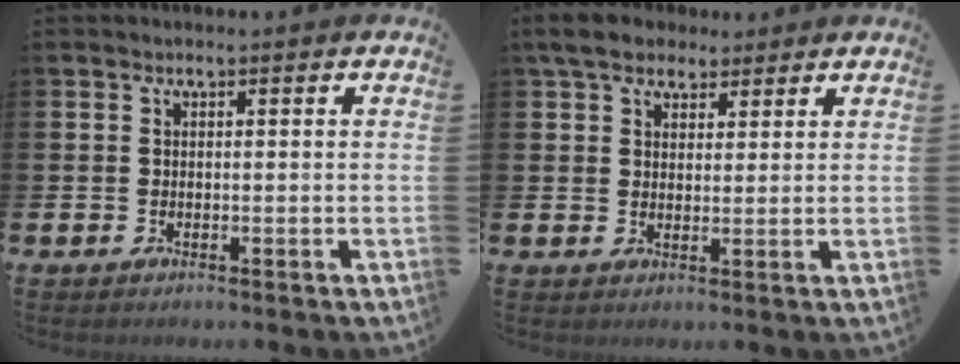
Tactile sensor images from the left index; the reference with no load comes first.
{"total": 5.4, "force": [4.5, 2.7, 1.3], "torque": [-0.023, -0.013, 0.079]}